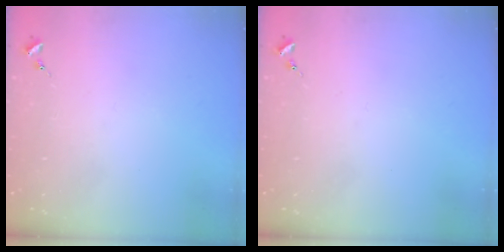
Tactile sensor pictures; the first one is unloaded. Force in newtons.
{"total": 0.0}